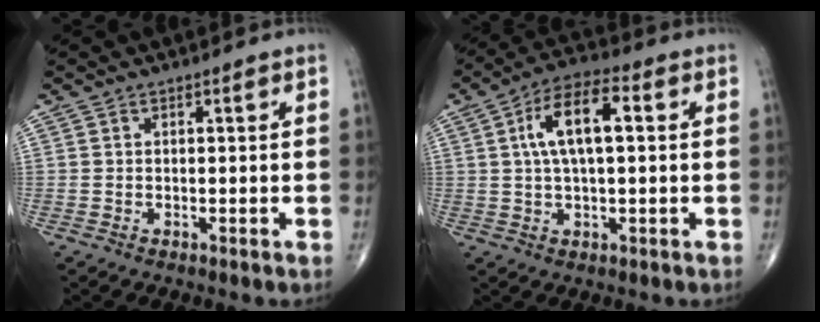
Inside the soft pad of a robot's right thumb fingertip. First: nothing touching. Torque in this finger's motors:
{"motor_torque": [1.05, 1.99, 1.03, -0.10, 0.32]}